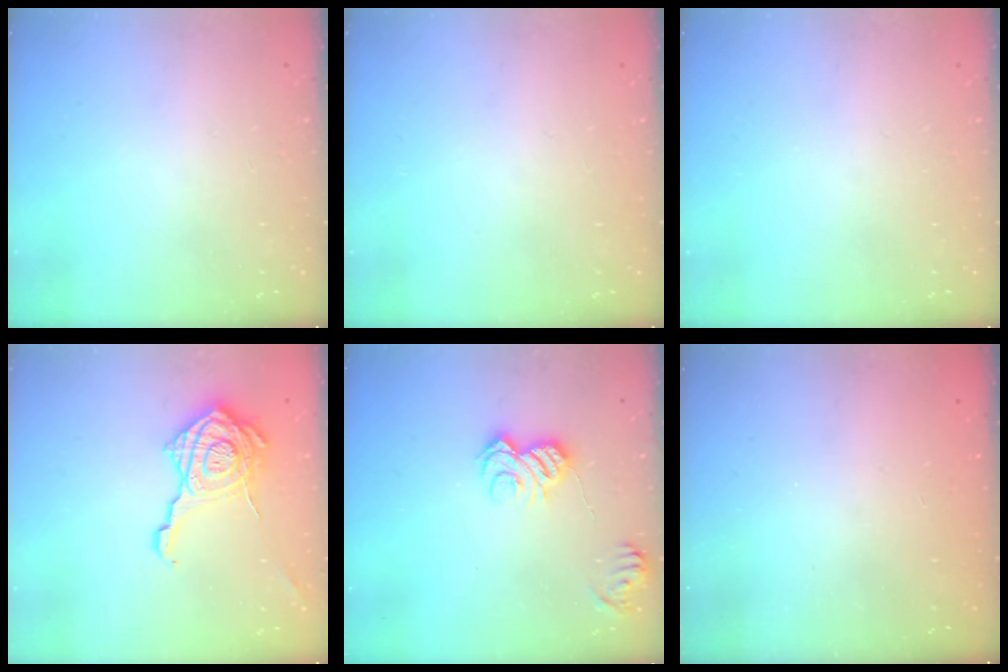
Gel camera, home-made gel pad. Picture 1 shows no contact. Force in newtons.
{"total": 0.0}
{"total": 0.0}
{"total": 20.0, "press": 19.9, "slide": 0.8}
{"total": 8.6, "press": 8.6, "slide": 0.0}
{"total": 2.3, "press": 2.2, "slide": 0.7}